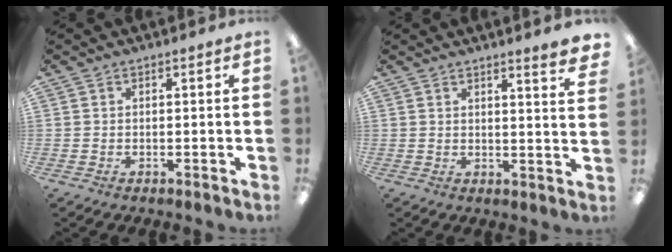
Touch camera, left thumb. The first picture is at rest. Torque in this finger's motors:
{"motor_torque": [-0.06, -0.10, 0.12, 0.19, 0.11]}